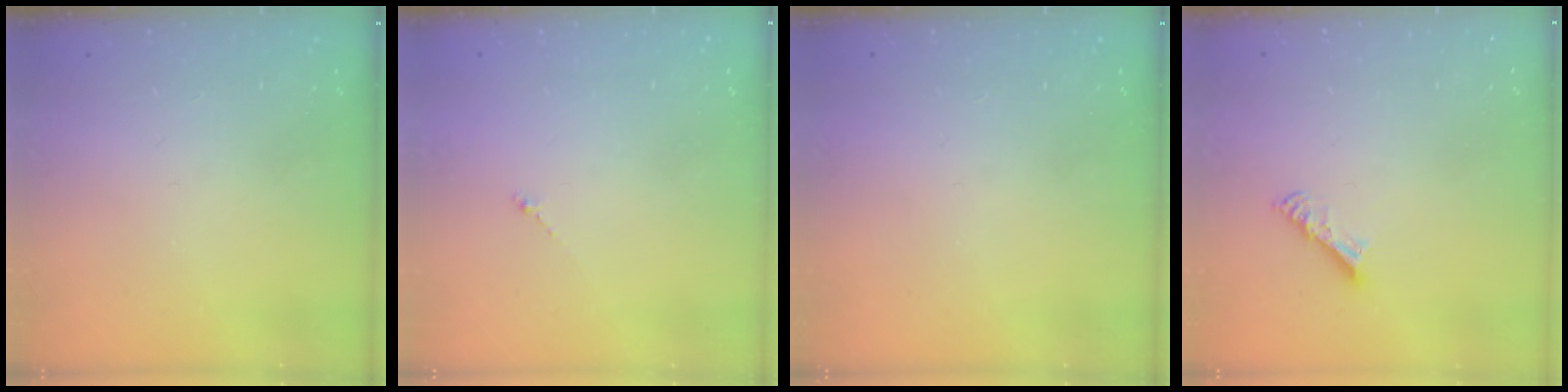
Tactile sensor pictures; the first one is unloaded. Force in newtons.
{"total": 0.7, "press": 0.6, "slide": 0.4}
{"total": 0.0}
{"total": 4.9, "press": 4.8, "slide": 0.4}